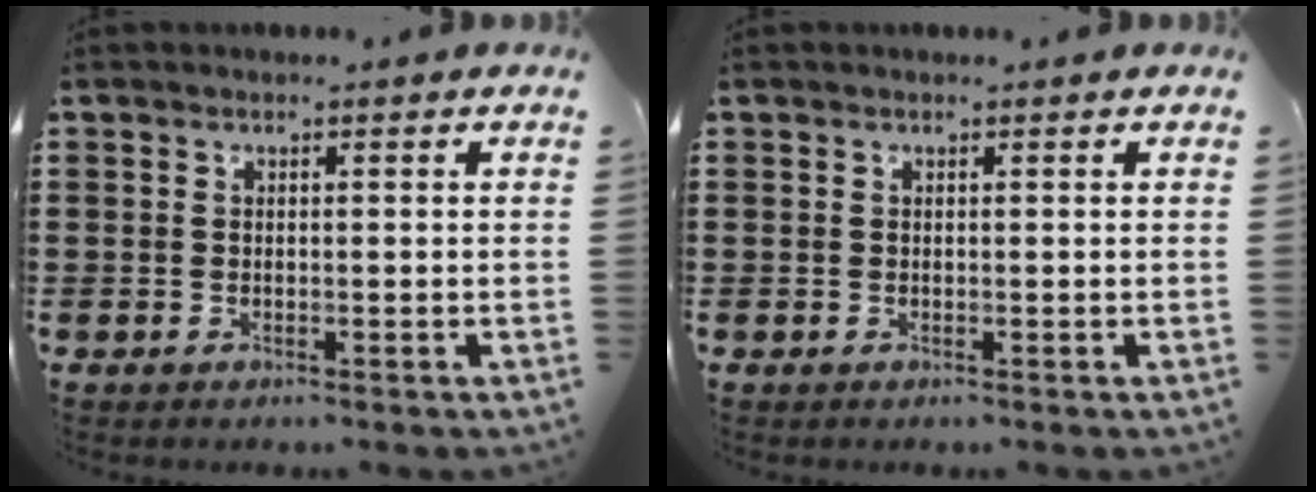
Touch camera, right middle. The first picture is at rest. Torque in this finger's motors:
{"motor_torque": [0.00, 0.01, 0.00, -0.01]}